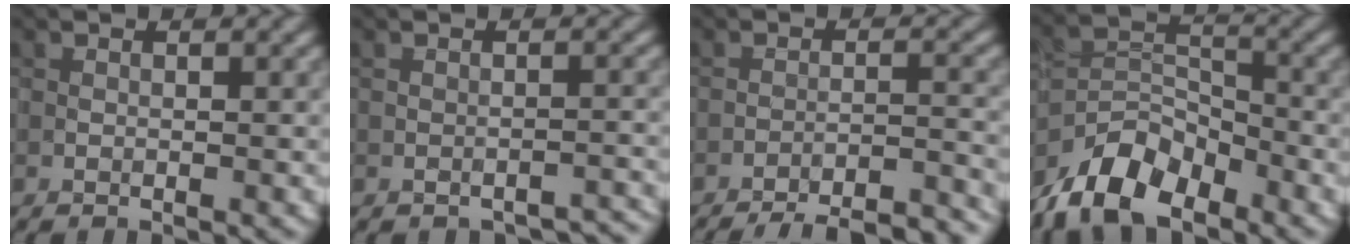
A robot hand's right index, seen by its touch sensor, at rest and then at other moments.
{"total": 2.1, "force": [-2.0, 0.6, 0.4], "torque": [0.001, 0.004, -0.025]}
{"total": 15.4, "force": [-14.4, 3.6, 3.8], "torque": [-0.018, 0.022, -0.165]}
{"total": 7.7, "force": [-5.8, 3.7, 3.5], "torque": [-0.058, -0.001, -0.124]}